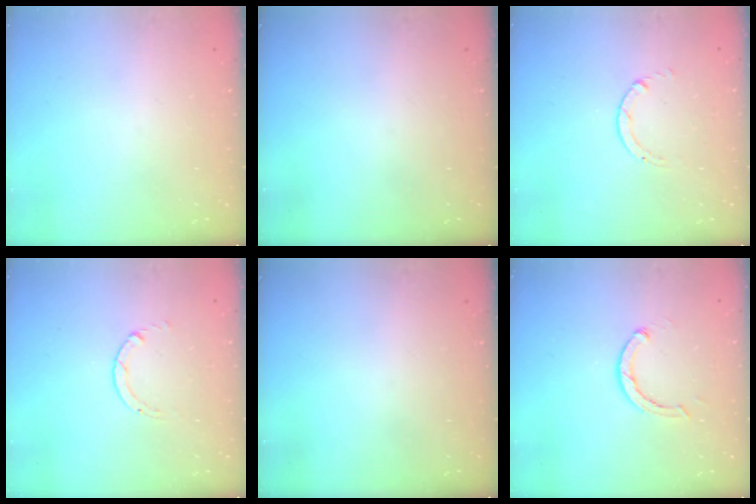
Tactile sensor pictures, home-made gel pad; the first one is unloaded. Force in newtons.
{"total": 0.0}
{"total": 0.6, "press": 0.5, "slide": 0.1}
{"total": 0.6, "press": 0.5, "slide": 0.1}
{"total": 0.0}
{"total": 2.9, "press": 2.9, "slide": 0.4}